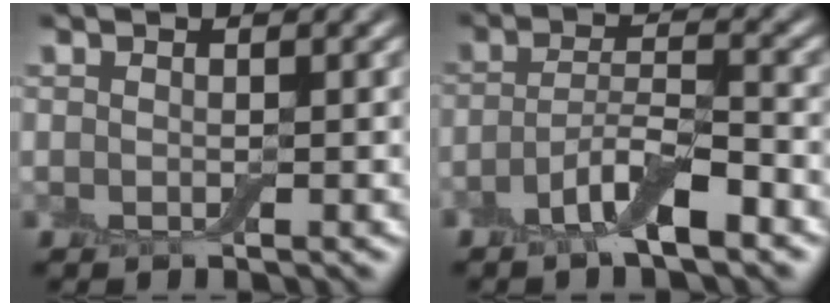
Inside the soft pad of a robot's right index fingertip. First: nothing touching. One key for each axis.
{"total": 4.4, "fx": -2.5, "fy": 1.2, "fz": 3.5, "tx": -0.066, "ty": 0.003, "tz": -0.055}